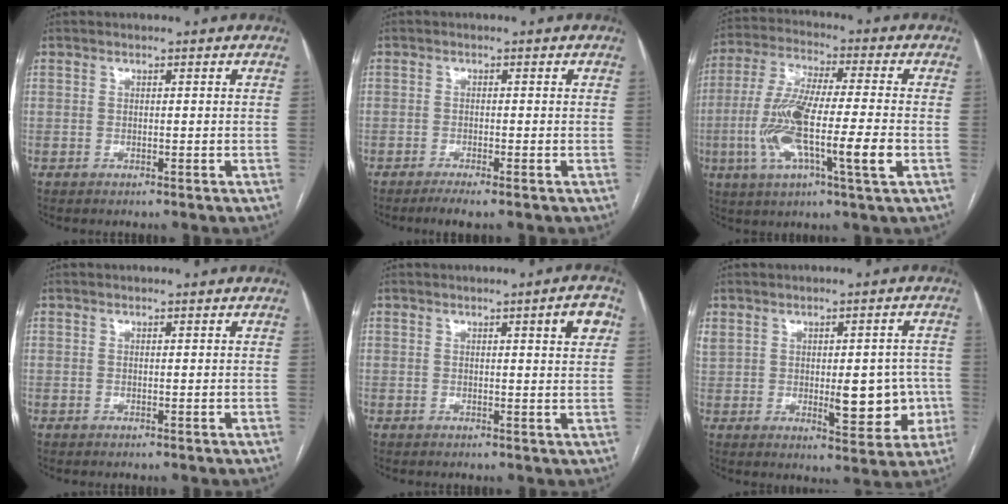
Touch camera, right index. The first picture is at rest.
{"total": 2.6, "force": [-1.8, 0.0, 1.9], "torque": [-0.029, -0.004, -0.032]}
{"total": 15.7, "force": [-3.5, 1.4, 15.2], "torque": [-0.296, -0.007, -0.066]}
{"total": 0.0}
{"total": 3.8, "force": [1.5, 0.3, 3.5], "torque": [-0.041, -0.003, 0.018]}
{"total": 12.1, "force": [-0.2, 6.0, 10.5], "torque": [-0.157, 0.020, 0.023]}